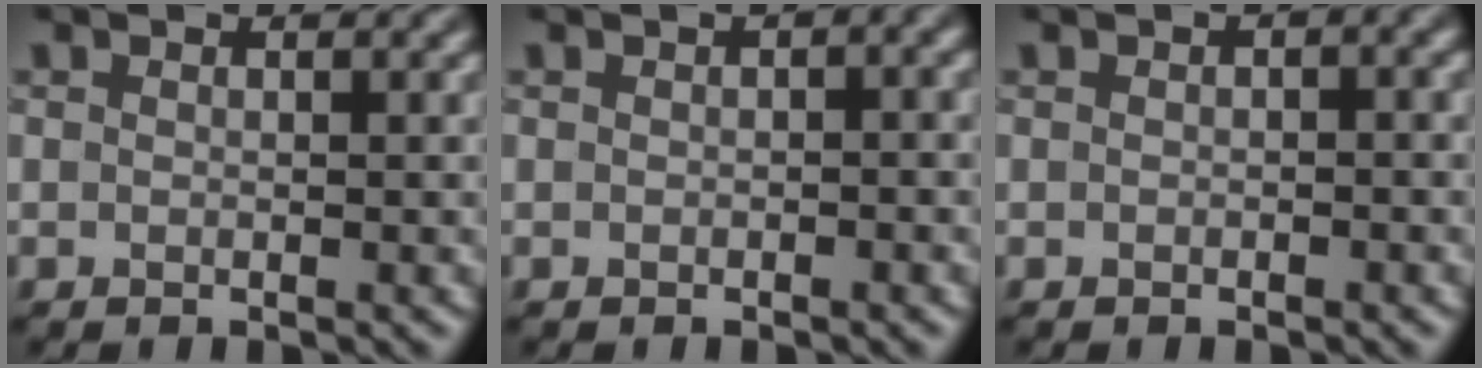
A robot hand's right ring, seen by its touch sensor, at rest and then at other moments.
{"total": 2.0, "force": [0.3, 1.1, 1.6], "torque": [-0.016, 0.006, 0.002]}
{"total": 1.3, "force": [0.2, 0.8, 1.1], "torque": [-0.014, 0.004, 0.001]}